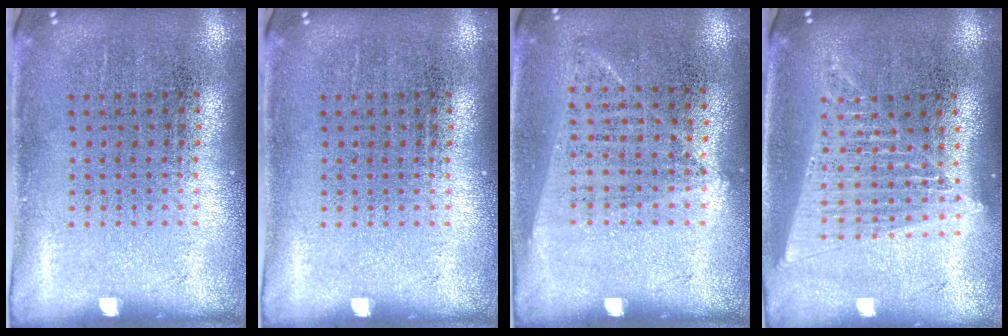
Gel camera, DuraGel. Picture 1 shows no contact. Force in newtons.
{"total": 0.0}
{"total": 1.0, "press": 0.9, "slide": 0.5}
{"total": 1.6, "press": 1.4, "slide": 0.7}